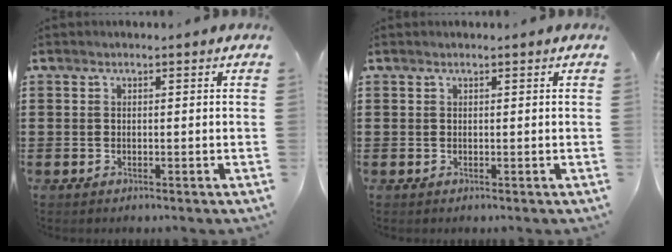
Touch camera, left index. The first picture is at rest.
{"total": 0.0}